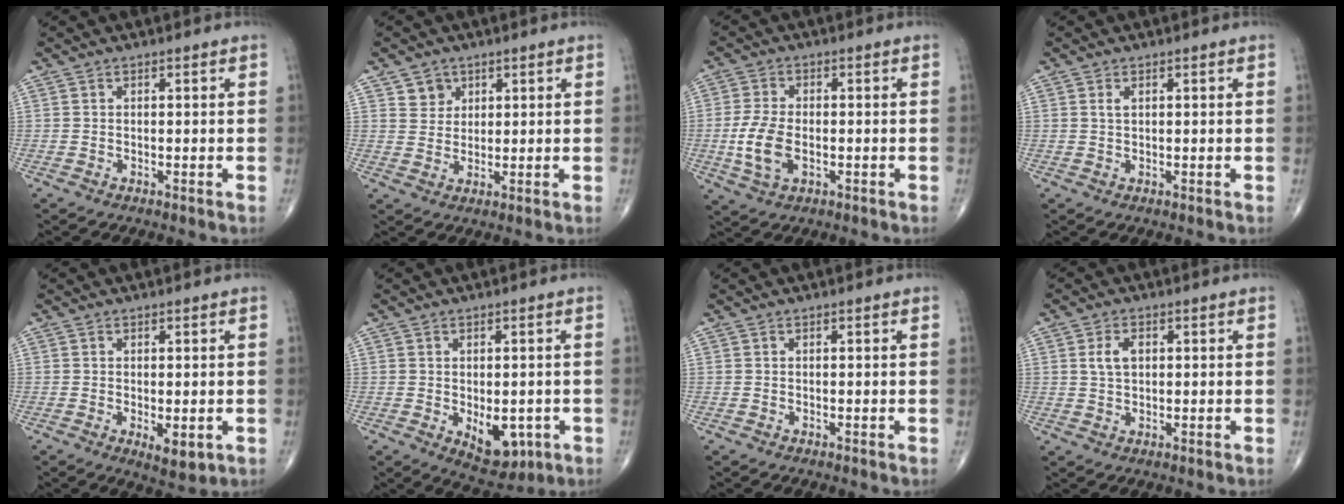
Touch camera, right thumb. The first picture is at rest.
{"total": 3.7, "force": [2.1, 3.0, 0.6], "torque": [0.010, -0.014, 0.036]}
{"total": 7.5, "force": [-1.4, 4.3, 6.1], "torque": [-0.129, 0.001, -0.026]}
{"total": 1.0, "force": [0.4, 0.5, 0.8], "torque": [-0.017, 0.004, 0.010]}
{"total": 4.0, "force": [-0.9, 1.8, 3.5], "torque": [-0.044, -0.011, -0.006]}
{"total": 7.9, "force": [-2.0, 4.7, 6.0], "torque": [-0.052, -0.005, -0.014]}
{"total": 0.0}
{"total": 3.7, "force": [0.9, 2.3, 2.7], "torque": [-0.051, 0.003, 0.017]}